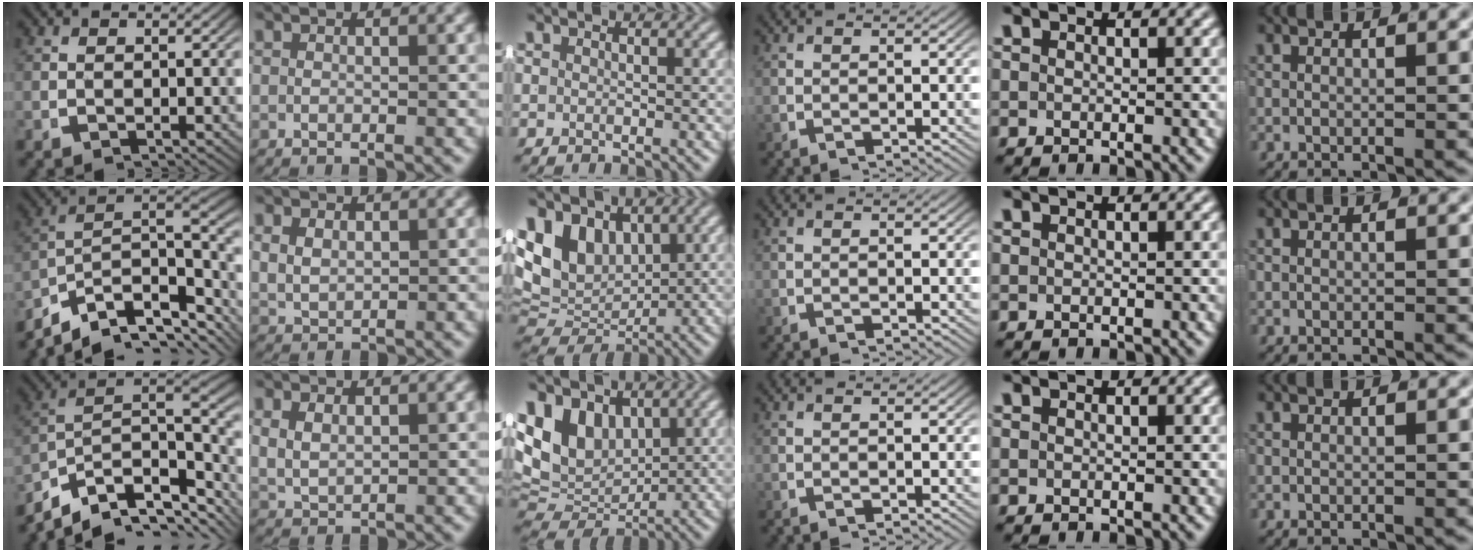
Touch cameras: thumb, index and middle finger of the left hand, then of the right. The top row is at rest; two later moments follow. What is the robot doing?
{"motion": "lift_and_place", "object": "coat"}